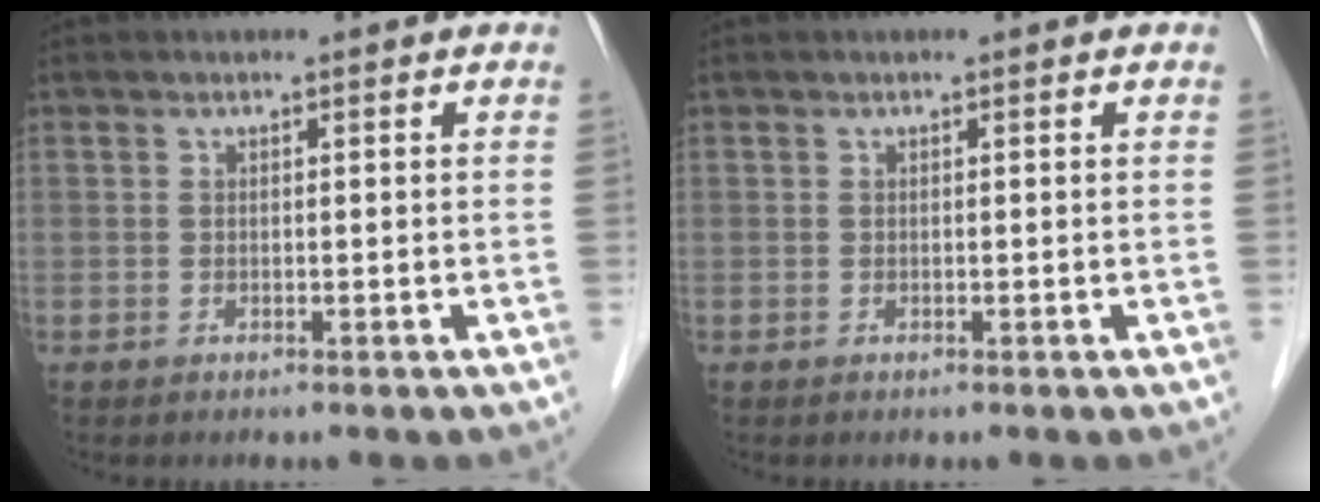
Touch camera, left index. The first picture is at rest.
{"total": 0.0}